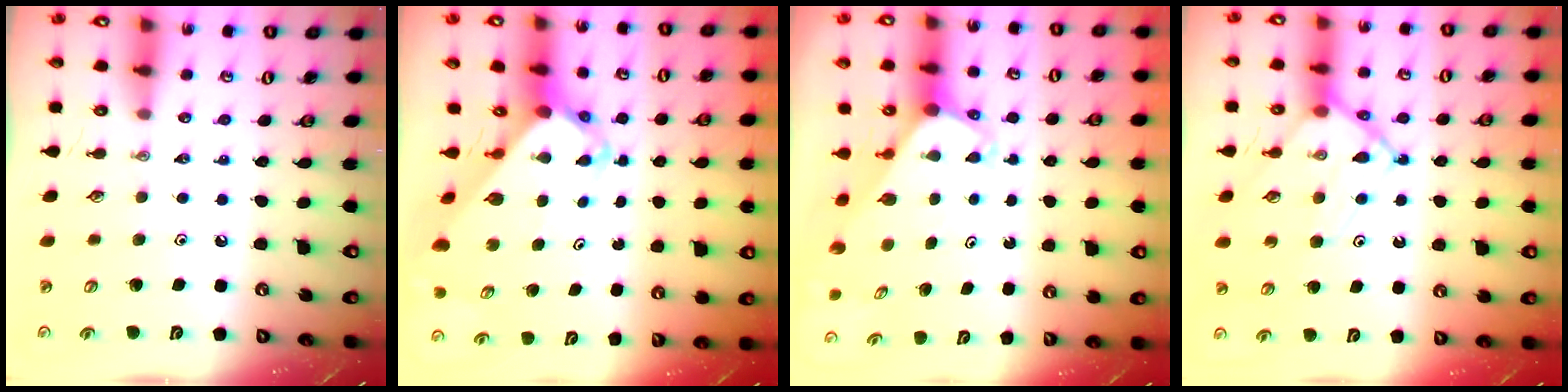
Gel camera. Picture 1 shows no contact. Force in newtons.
{"total": 5.9, "press": 5.9, "slide": 0.4}
{"total": 2.5, "press": 2.5, "slide": 0.2}
{"total": 12.6, "press": 12.6, "slide": 1.1}